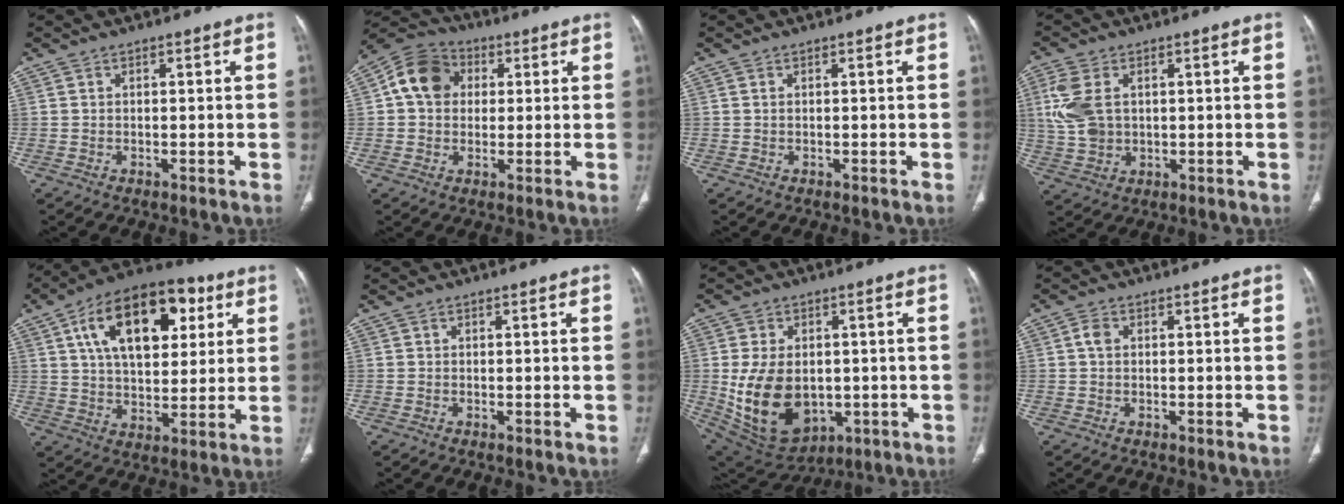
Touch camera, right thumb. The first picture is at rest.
{"total": 10.2, "force": [2.0, 8.3, 5.5], "torque": [-0.082, 0.015, 0.023]}
{"total": 0.0}
{"total": 8.8, "force": [1.9, 5.9, 6.2], "torque": [-0.142, 0.001, 0.045]}
{"total": 21.2, "force": [7.7, 11.8, 15.9], "torque": [-0.223, -0.001, 0.120]}
{"total": 0.0}
{"total": 16.1, "force": [-1.5, 11.2, 11.5], "torque": [-0.190, -0.006, 0.011]}
{"total": 1.7, "force": [0.2, 1.2, 1.1], "torque": [-0.021, 0.005, 0.003]}